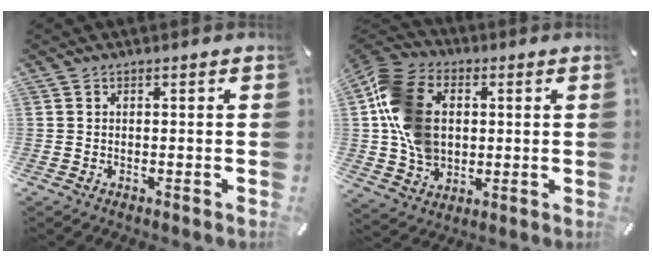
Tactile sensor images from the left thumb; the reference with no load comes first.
{"total": 15.8, "force": [1.4, 12.3, 9.8], "torque": [-0.219, 0.016, 0.028]}